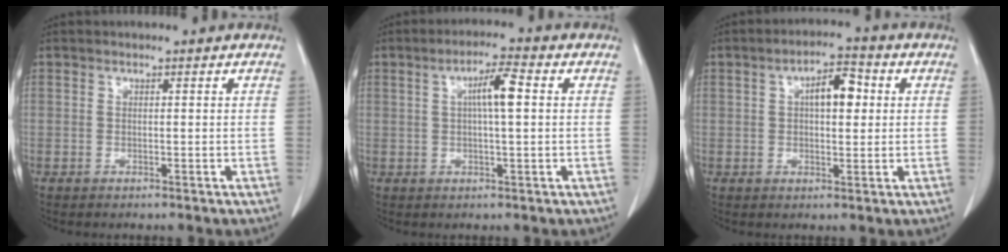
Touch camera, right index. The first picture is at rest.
{"total": 5.5, "force": [1.1, 0.5, 5.3], "torque": [-0.093, 0.009, 0.015]}
{"total": 6.3, "force": [1.4, 2.4, 5.6], "torque": [-0.087, 0.016, 0.019]}